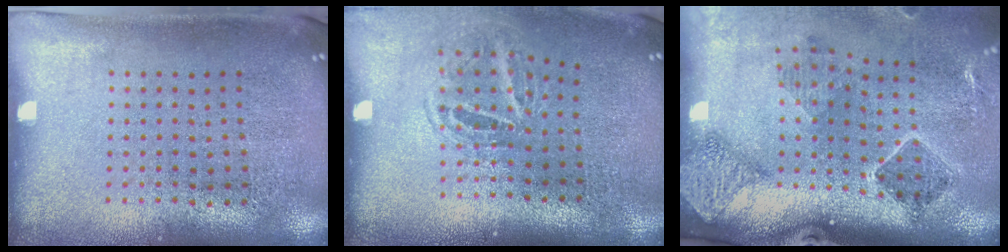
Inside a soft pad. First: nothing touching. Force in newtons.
{"total": 1.7, "press": 1.2, "slide": 1.3}
{"total": 1.9, "press": 1.6, "slide": 1.0}